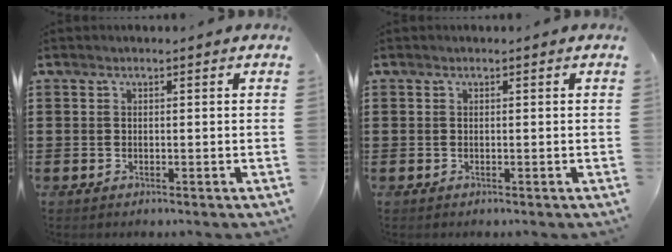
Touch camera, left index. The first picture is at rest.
{"total": 0.0}